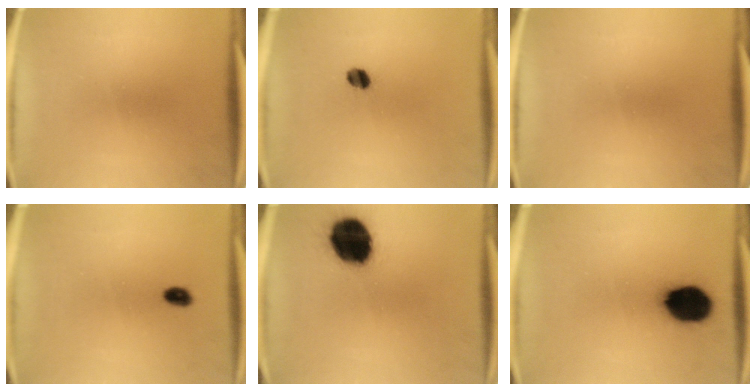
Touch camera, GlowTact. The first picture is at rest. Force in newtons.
{"total": 3.2}
{"total": 0.0}
{"total": 1.9}
{"total": 18.2}
{"total": 13.9}